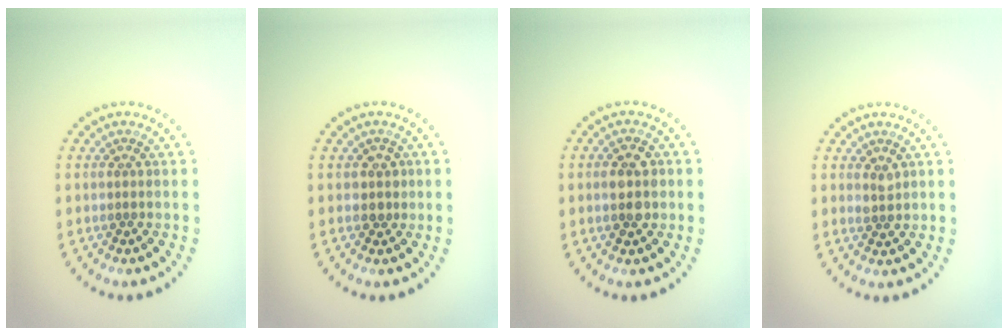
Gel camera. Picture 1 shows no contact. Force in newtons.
{"total": 1.4, "press": 1.2, "slide": 0.8}
{"total": 2.9, "press": 2.9, "slide": 0.1}
{"total": 1.0, "press": 1.0, "slide": 0.2}